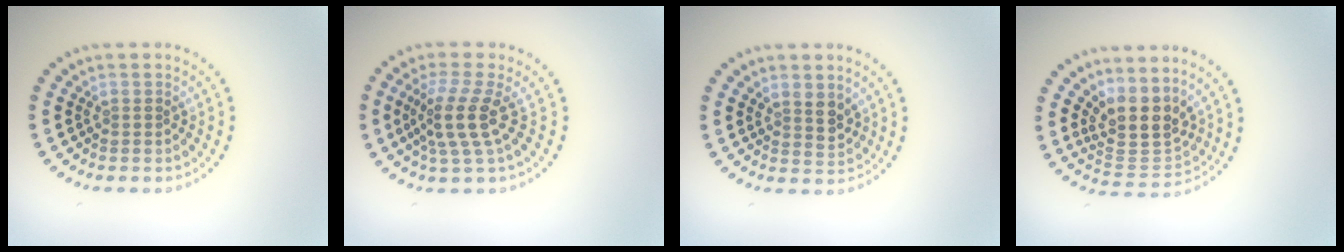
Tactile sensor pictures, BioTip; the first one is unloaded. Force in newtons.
{"total": 3.7, "press": 2.8, "slide": 2.5}
{"total": 2.1, "press": 1.8, "slide": 0.9}
{"total": 4.1, "press": 3.5, "slide": 2.3}